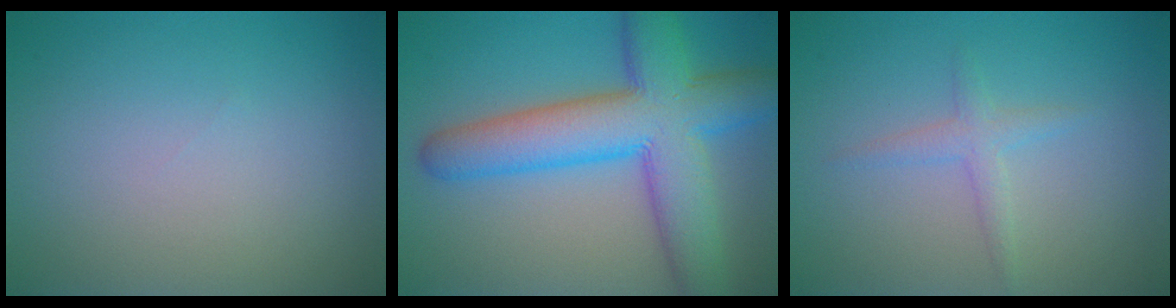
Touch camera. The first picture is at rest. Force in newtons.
{"total": 10.4, "press": 10.4, "slide": 0.2}
{"total": 1.6, "press": 1.6, "slide": 0.1}